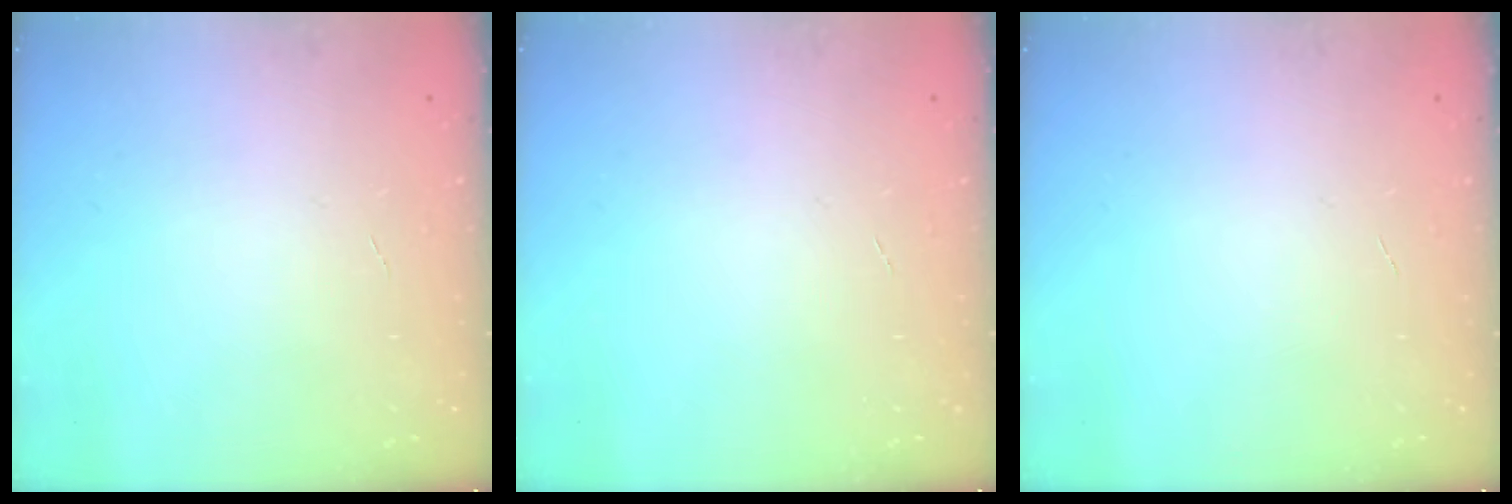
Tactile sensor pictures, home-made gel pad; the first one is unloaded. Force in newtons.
{"total": 0.0}
{"total": 0.0}